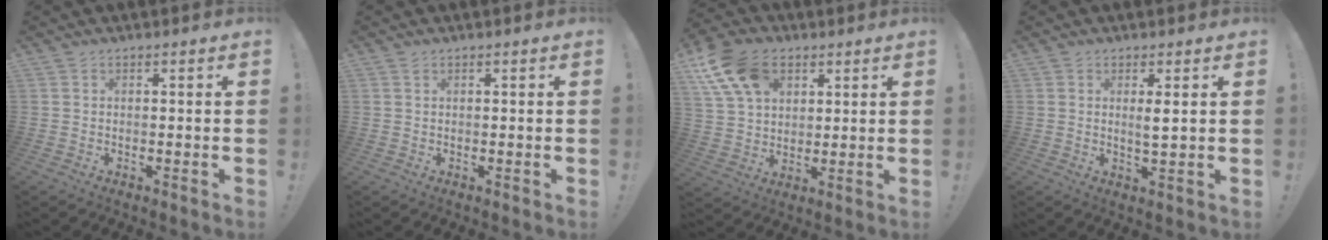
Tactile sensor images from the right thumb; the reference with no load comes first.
{"total": 0.5, "force": [0.4, 0.3, 0.2], "torque": [-0.002, -0.002, 0.007]}
{"total": 15.8, "force": [7.1, 10.9, 8.9], "torque": [-0.162, -0.026, 0.138]}
{"total": 3.1, "force": [1.0, 0.5, 2.9], "torque": [-0.044, -0.010, 0.013]}